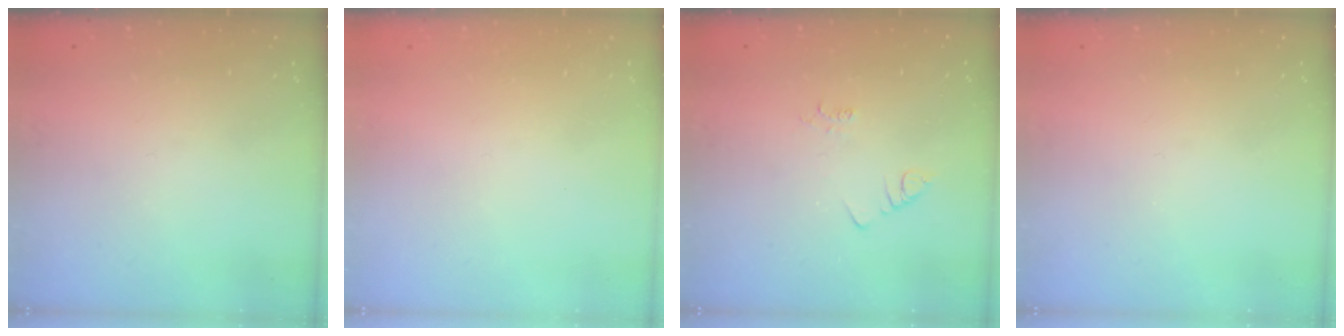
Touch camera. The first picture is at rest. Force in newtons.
{"total": 1.7, "press": 1.7, "slide": 0.1}
{"total": 1.9, "press": 1.9, "slide": 0.3}
{"total": 0.0}